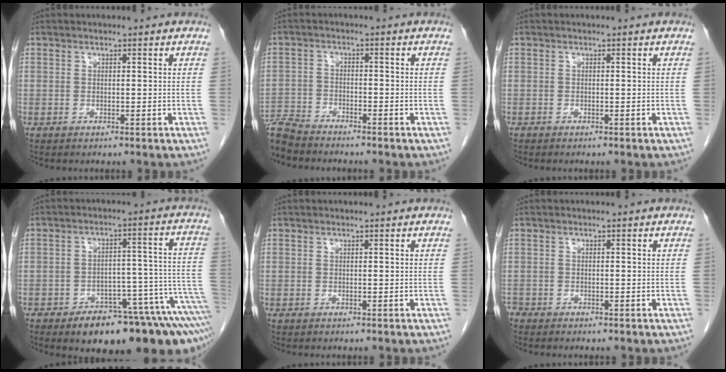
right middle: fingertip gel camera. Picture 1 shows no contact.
{"total": 6.3, "force": [-6.1, 1.0, 1.1], "torque": [-0.019, -0.014, -0.113]}
{"total": 0.0}
{"total": 17.5, "force": [-12.4, 5.3, 11.2], "torque": [-0.056, 0.038, -0.160]}
{"total": 0.0}
{"total": 1.4, "force": [-1.2, 0.7, 0.2], "torque": [-0.007, -0.001, -0.022]}